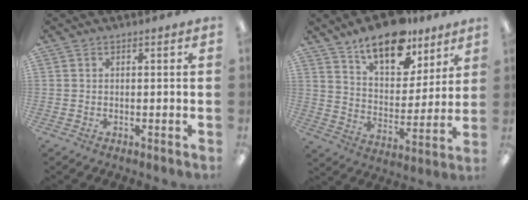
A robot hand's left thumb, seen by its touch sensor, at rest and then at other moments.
{"total": 15.5, "force": [11.7, 7.2, 7.1], "torque": [-0.113, -0.069, 0.209]}